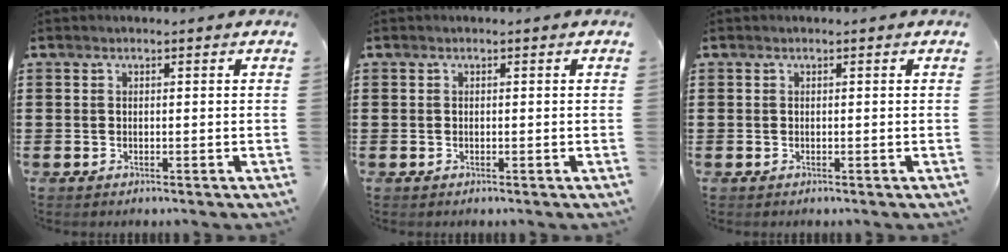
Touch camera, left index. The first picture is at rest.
{"total": 0.0}
{"total": 0.0}